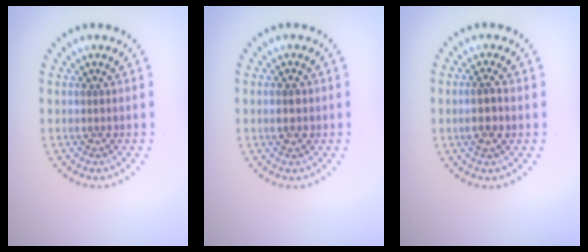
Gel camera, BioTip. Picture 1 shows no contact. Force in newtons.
{"total": 1.8, "press": 1.8, "slide": 0.3}
{"total": 2.0, "press": 1.9, "slide": 0.6}